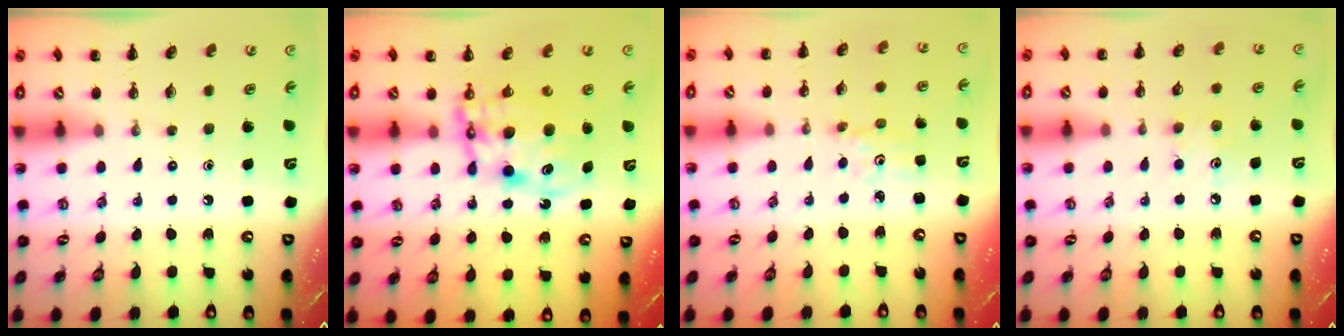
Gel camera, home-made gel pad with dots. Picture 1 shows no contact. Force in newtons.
{"total": 10.5, "press": 10.1, "slide": 2.9}
{"total": 2.1, "press": 2.0, "slide": 0.7}
{"total": 4.6, "press": 4.4, "slide": 1.1}